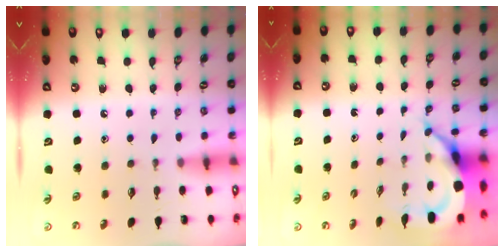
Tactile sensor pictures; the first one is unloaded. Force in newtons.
{"total": 5.5, "press": 5.4, "slide": 0.6}